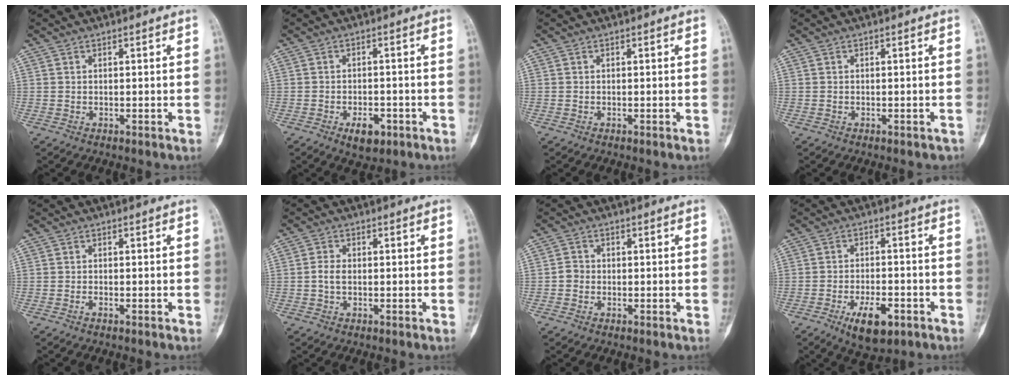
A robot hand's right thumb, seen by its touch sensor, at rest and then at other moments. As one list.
[{"total": 4.9, "force": [-2.4, 2.6, 3.3], "torque": [-0.042, 0.009, -0.032]}, {"total": 0.0}, {"total": 1.2, "force": [-1.0, 0.5, 0.4], "torque": [-0.010, 0.007, -0.011]}, {"total": 0.7, "force": [-0.5, 0.2, 0.5], "torque": [-0.010, 0.000, -0.011]}, {"total": 2.2, "force": [-0.3, 1.4, 1.6], "torque": [-0.032, 0.005, -0.010]}, {"total": 1.9, "force": [-0.6, 1.7, 0.7], "torque": [-0.003, 0.007, -0.016]}, {"total": 8.6, "force": [-4.3, 3.8, 6.5], "torque": [-0.101, 0.014, -0.064]}]